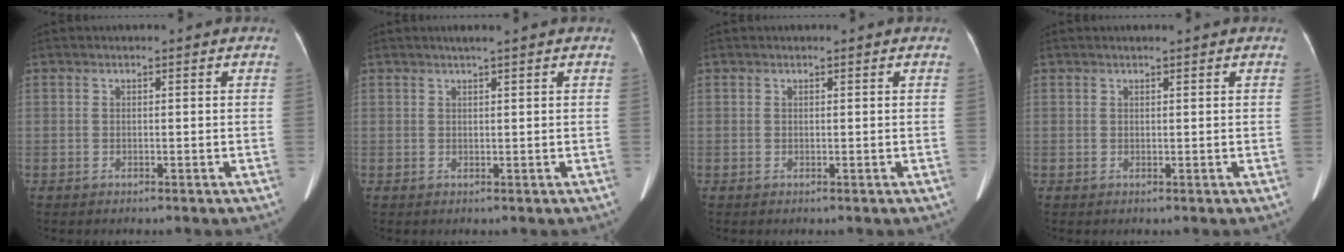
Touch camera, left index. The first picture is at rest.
{"total": 1.7, "force": [1.2, -0.3, 1.1], "torque": [-0.017, 0.008, 0.021]}
{"total": 0.0}
{"total": 0.9, "force": [0.8, -0.2, 0.4], "torque": [-0.008, 0.010, 0.015]}